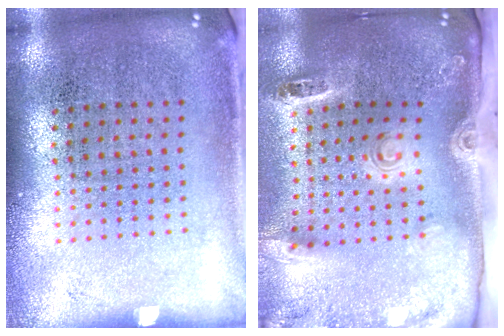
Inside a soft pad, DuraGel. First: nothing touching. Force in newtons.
{"total": 2.9, "press": 1.9, "slide": 2.1}